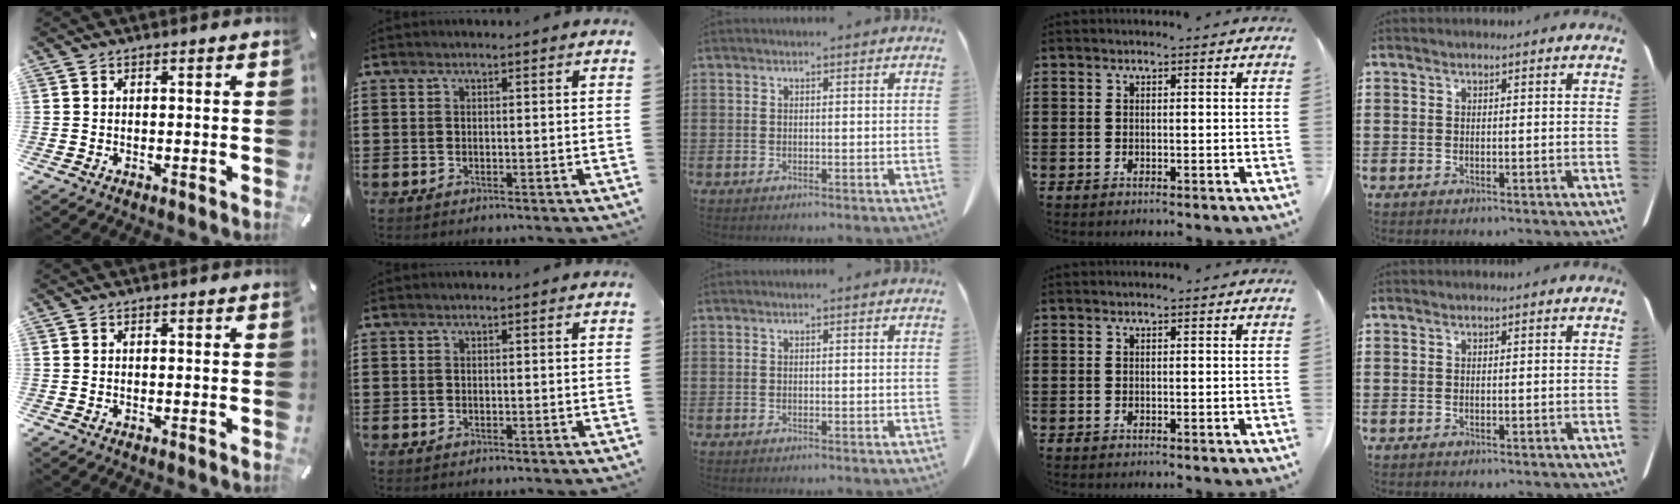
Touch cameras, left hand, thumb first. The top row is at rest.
{}